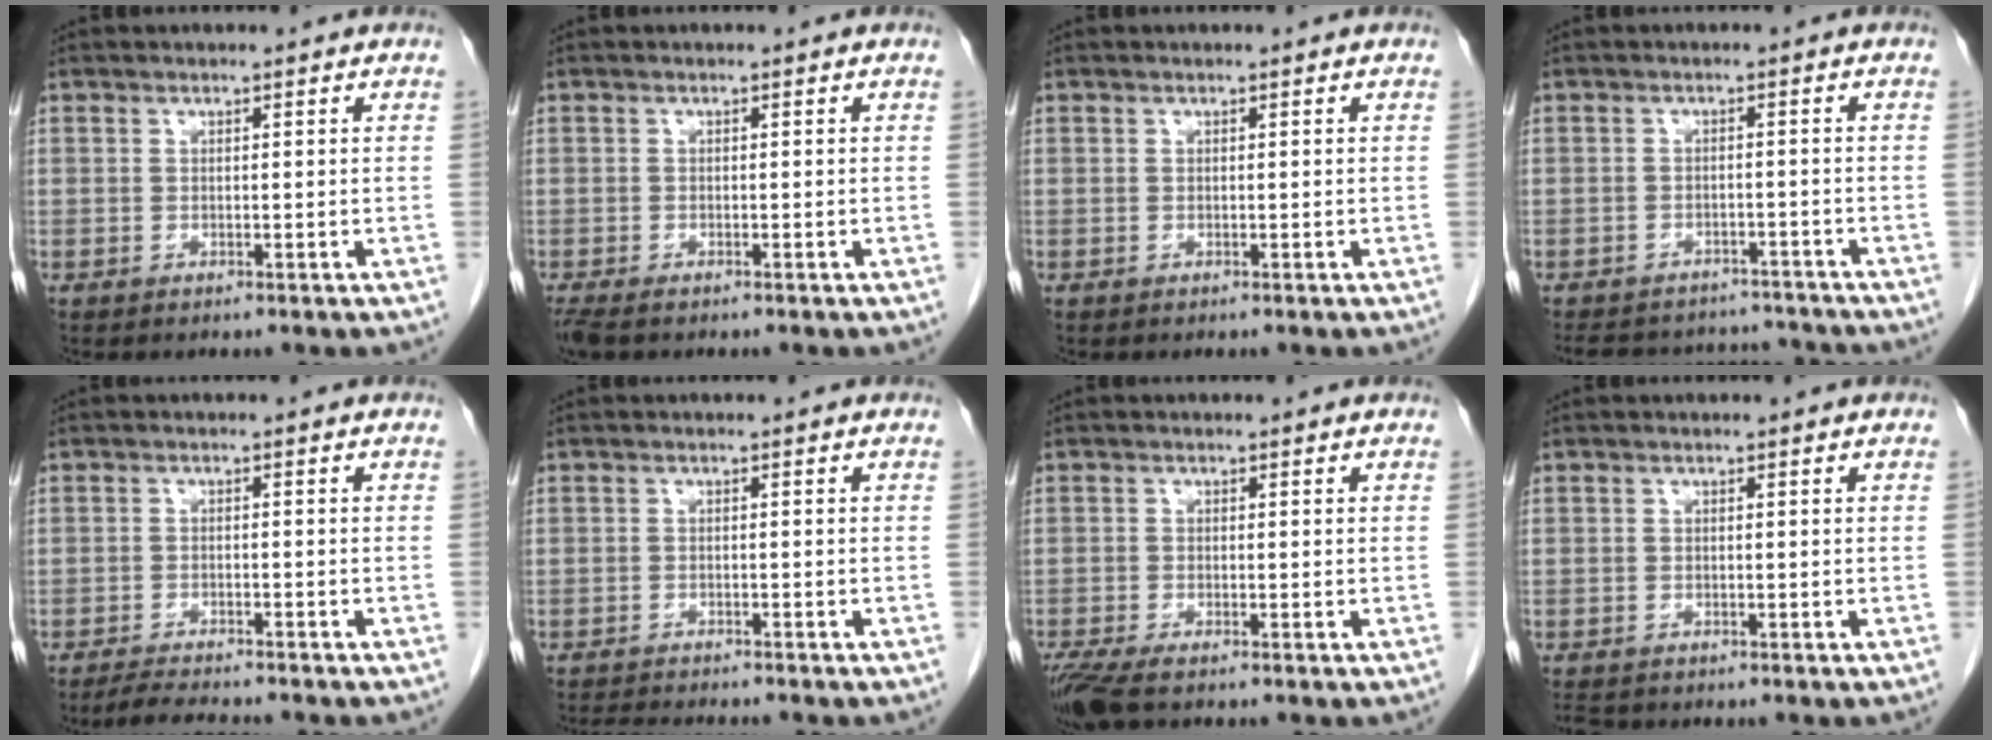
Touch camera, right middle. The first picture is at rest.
{"total": 2.7, "force": [-2.1, 0.9, 1.5], "torque": [-0.033, -0.010, -0.034]}
{"total": 0.0}
{"total": 12.0, "force": [-11.1, 3.6, 2.5], "torque": [-0.052, 0.015, -0.139]}
{"total": 5.8, "force": [-5.3, 0.4, 2.3], "torque": [-0.038, -0.016, -0.085]}
{"total": 6.9, "force": [-6.3, 0.6, 2.6], "torque": [-0.039, -0.014, -0.094]}
{"total": 4.8, "force": [-3.6, 1.1, 3.0], "torque": [-0.059, -0.013, -0.065]}
{"total": 2.4, "force": [-2.1, 1.0, 0.7], "torque": [-0.015, -0.006, -0.033]}